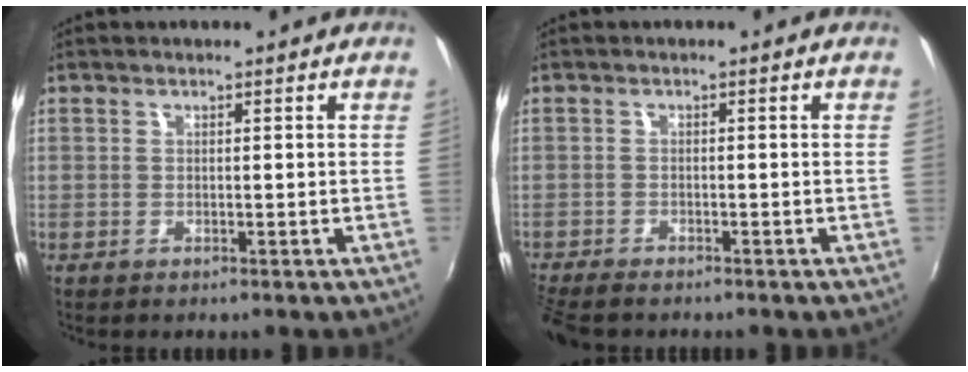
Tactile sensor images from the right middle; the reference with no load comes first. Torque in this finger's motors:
{"motor_torque": [1.04, -1.10, 0.50, 0.15]}